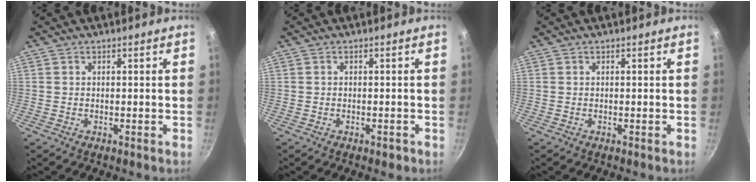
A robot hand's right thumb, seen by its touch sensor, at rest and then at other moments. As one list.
[{"total": 1.3, "force": [-0.7, 0.8, 0.8], "torque": [-0.009, 0.009, -0.005]}, {"total": 0.0}]